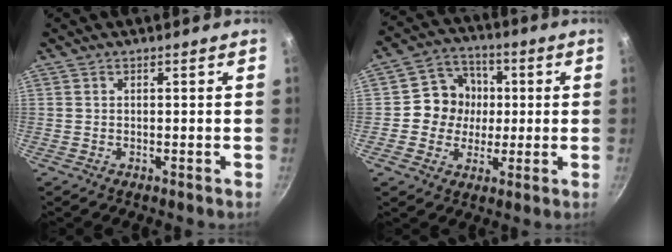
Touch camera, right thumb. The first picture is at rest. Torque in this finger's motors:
{"motor_torque": [0.85, 1.26, 0.42, 0.09, -0.01]}